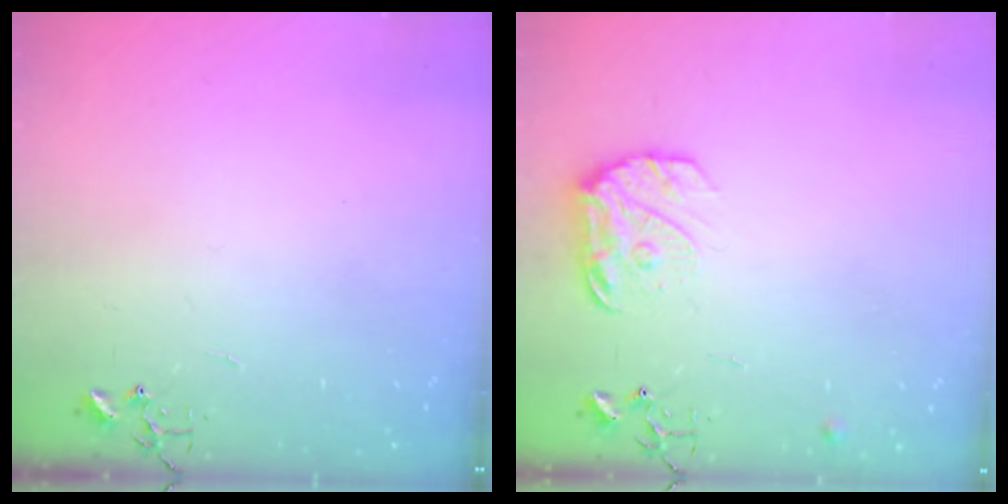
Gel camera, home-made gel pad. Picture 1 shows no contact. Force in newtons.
{"total": 11.5, "press": 11.5, "slide": 0.6}